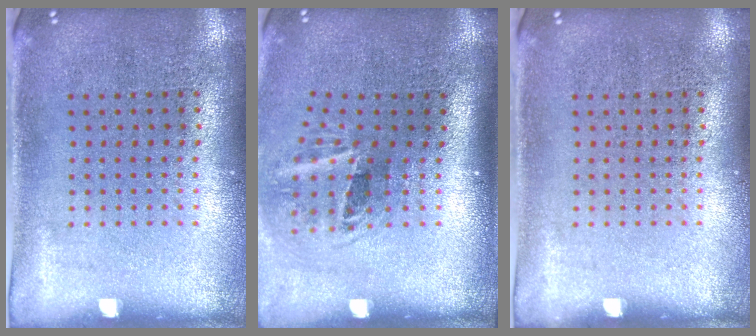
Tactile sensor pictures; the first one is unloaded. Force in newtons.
{"total": 2.0, "press": 1.2, "slide": 1.6}
{"total": 0.0}